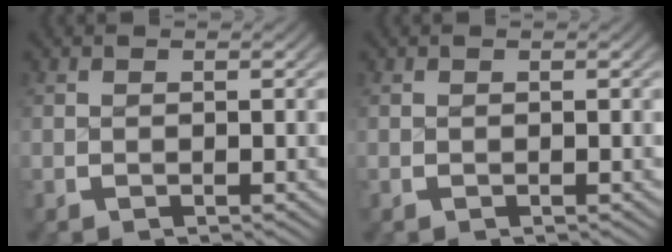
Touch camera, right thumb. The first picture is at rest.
{"total": 0.0}